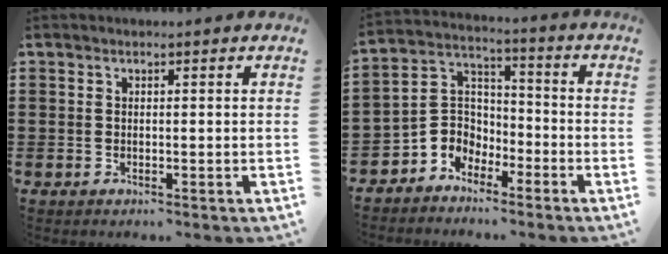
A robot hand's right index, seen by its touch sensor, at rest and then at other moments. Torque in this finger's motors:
{"motor_torque": [0.85, -0.22, 0.37, 0.07]}